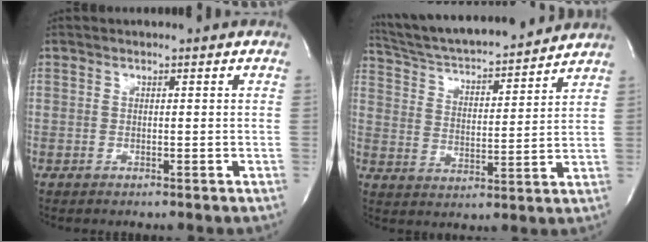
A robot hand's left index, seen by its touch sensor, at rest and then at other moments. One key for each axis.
{"total": 18.3, "fx": 17.0, "fy": 1.9, "fz": 6.6, "tx": -0.114, "ty": 0.016, "tz": 0.263}